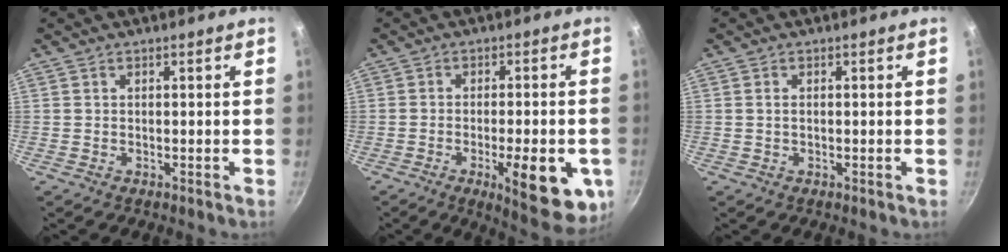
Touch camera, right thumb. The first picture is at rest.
{"total": 15.1, "force": [-4.9, 4.9, 13.4], "torque": [-0.149, 0.001, -0.061]}
{"total": 0.7, "force": [0.1, 0.4, 0.6], "torque": [-0.012, 0.002, 0.001]}